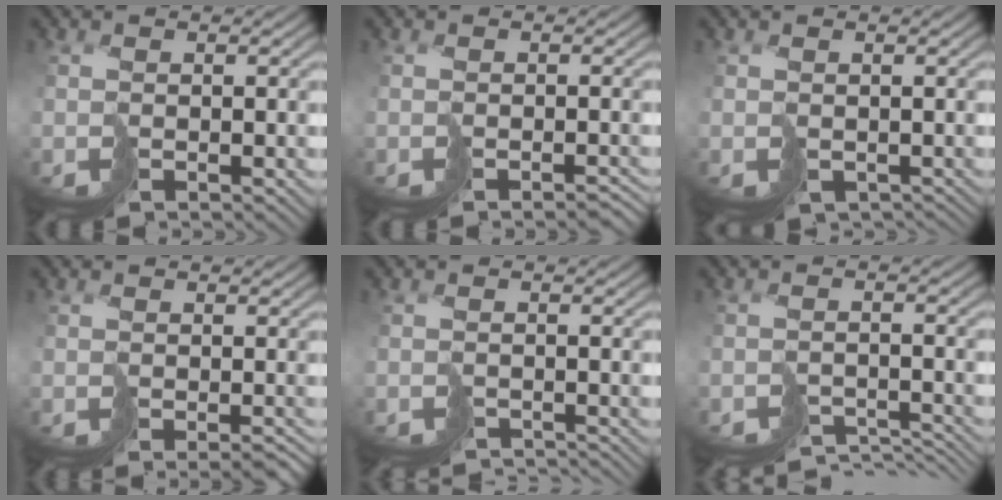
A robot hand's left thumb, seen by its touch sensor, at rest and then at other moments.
{"total": 1.7, "force": [-1.4, 0.2, 0.9], "torque": [-0.008, -0.007, -0.021]}
{"total": 2.1, "force": [-0.9, 1.6, 1.0], "torque": [-0.013, -0.011, -0.009]}
{"total": 2.9, "force": [-2.1, 0.7, 1.8], "torque": [-0.017, -0.008, -0.026]}
{"total": 3.1, "force": [-3.1, 0.0, 0.3], "torque": [-0.002, -0.010, -0.053]}
{"total": 6.8, "force": [-6.6, 1.1, 1.4], "torque": [-0.018, -0.006, -0.092]}